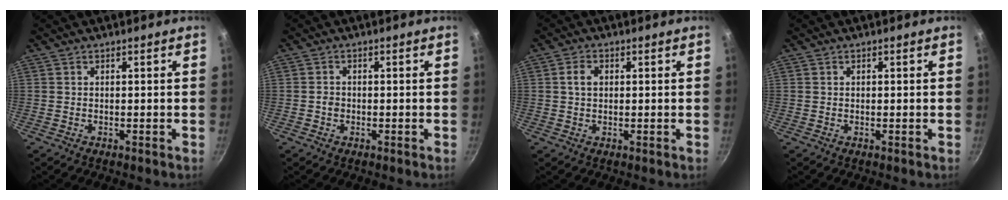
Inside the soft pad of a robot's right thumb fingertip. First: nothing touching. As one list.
[{"total": 1.5, "force": [-0.4, 1.3, 0.6], "torque": [-0.006, 0.008, -0.006]}, {"total": 3.0, "force": [0.6, 2.2, 1.9], "torque": [-0.025, 0.005, 0.008]}, {"total": 0.0}]